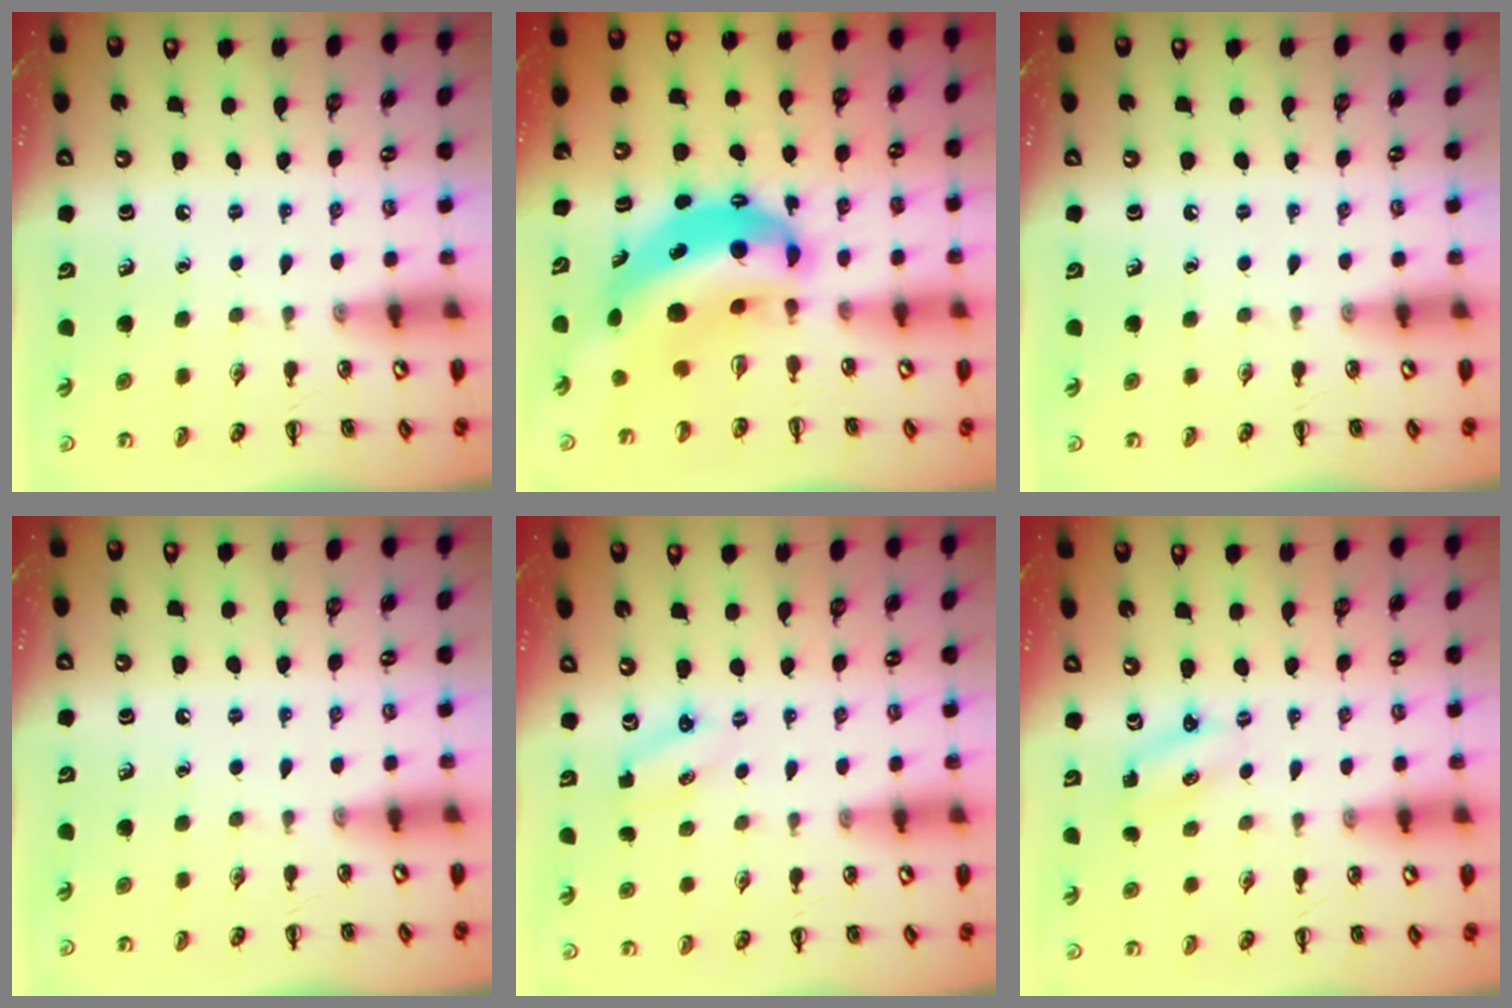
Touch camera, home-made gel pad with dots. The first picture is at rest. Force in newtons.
{"total": 11.8, "press": 11.5, "slide": 2.6}
{"total": 0.0}
{"total": 0.0}
{"total": 2.3, "press": 2.2, "slide": 0.7}
{"total": 1.4, "press": 1.3, "slide": 0.3}